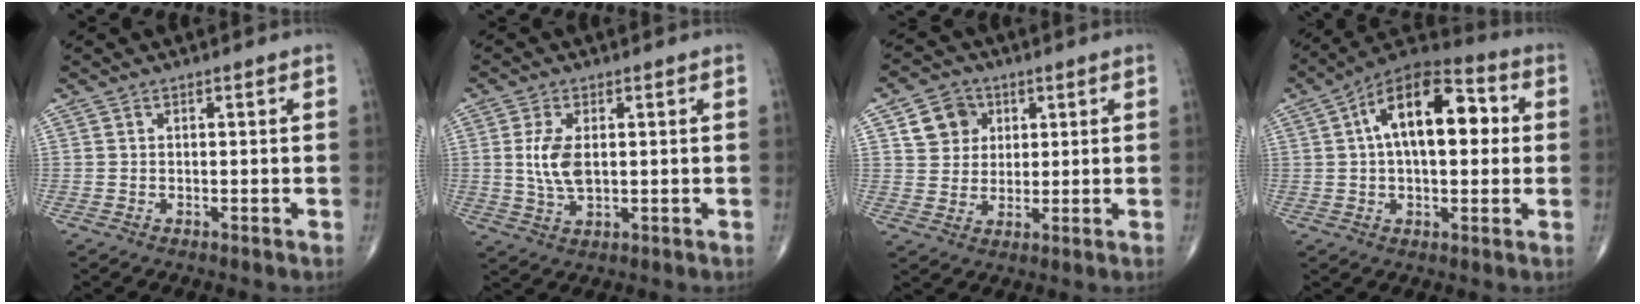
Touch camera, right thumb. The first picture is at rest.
{"total": 6.3, "force": [0.7, 3.2, 5.3], "torque": [-0.114, -0.007, 0.017]}
{"total": 7.3, "force": [2.8, 6.3, 2.4], "torque": [-0.010, -0.007, 0.050]}
{"total": 17.3, "force": [3.2, 8.8, 14.5], "torque": [-0.211, 0.031, 0.041]}